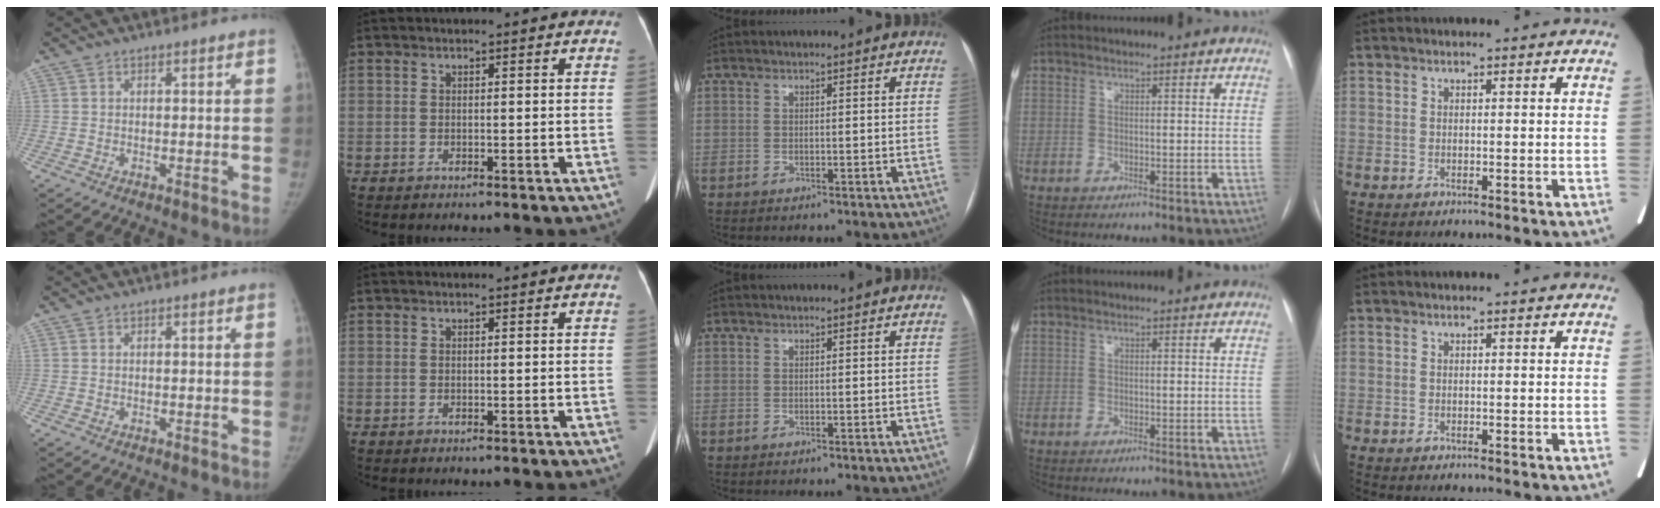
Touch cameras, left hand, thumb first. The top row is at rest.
{}